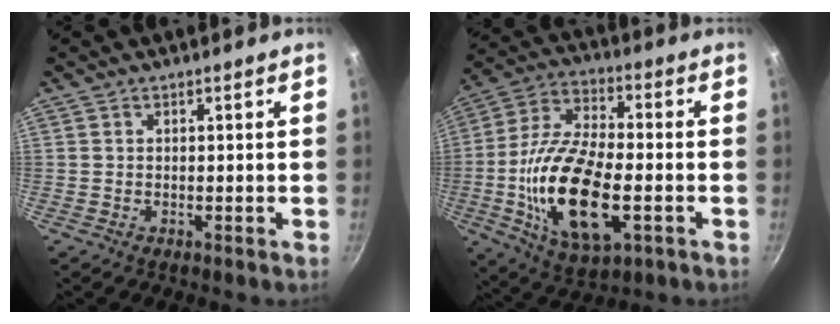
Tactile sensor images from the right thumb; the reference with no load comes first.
{"total": 20.9, "force": [-4.6, 9.4, 18.0], "torque": [-0.346, 0.009, -0.076]}